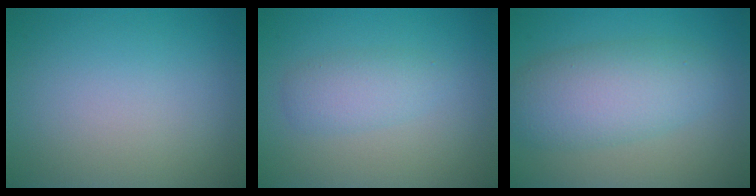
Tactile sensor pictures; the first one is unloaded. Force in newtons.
{"total": 2.3, "press": 2.3, "slide": 0.1}
{"total": 5.9, "press": 5.9, "slide": 0.1}